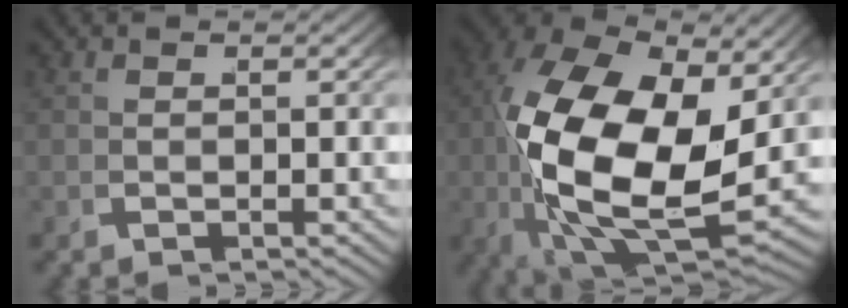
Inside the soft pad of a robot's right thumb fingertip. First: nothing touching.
{"total": 19.2, "force": [-0.7, 11.7, 15.3], "torque": [-0.342, -0.081, 0.030]}